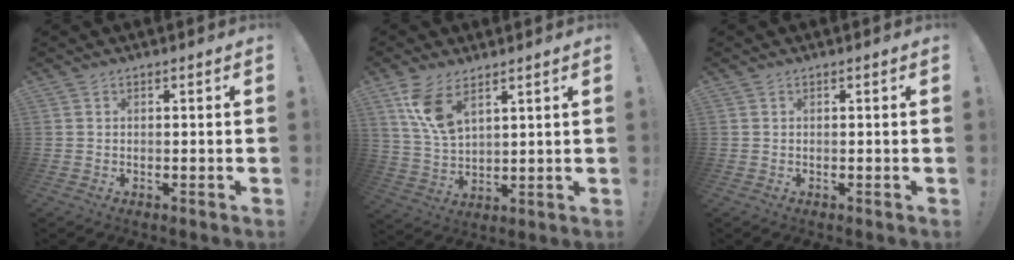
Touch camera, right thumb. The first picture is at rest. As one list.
[{"total": 9.8, "force": [6.0, 4.6, 6.3], "torque": [-0.124, -0.024, 0.113]}, {"total": 0.0}]